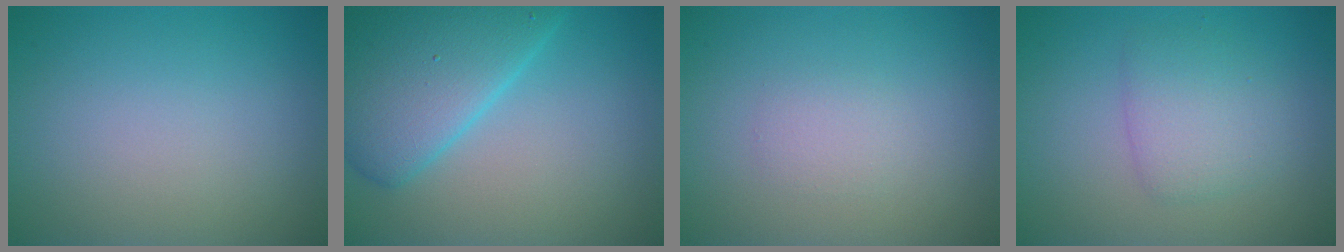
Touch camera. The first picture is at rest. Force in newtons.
{"total": 7.3, "press": 7.3, "slide": 0.3}
{"total": 1.2, "press": 1.2, "slide": 0.0}
{"total": 2.9, "press": 2.9, "slide": 0.1}